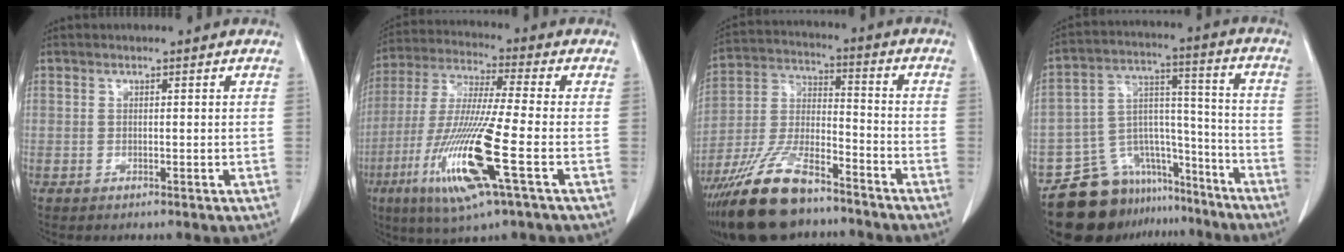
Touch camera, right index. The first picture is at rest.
{"total": 16.2, "force": [-5.7, 0.4, 15.2], "torque": [-0.318, -0.026, -0.110]}
{"total": 15.5, "force": [-11.7, 4.7, 9.0], "torque": [-0.193, -0.005, -0.217]}
{"total": 16.0, "force": [-13.0, 8.4, 4.2], "torque": [-0.060, 0.071, -0.205]}